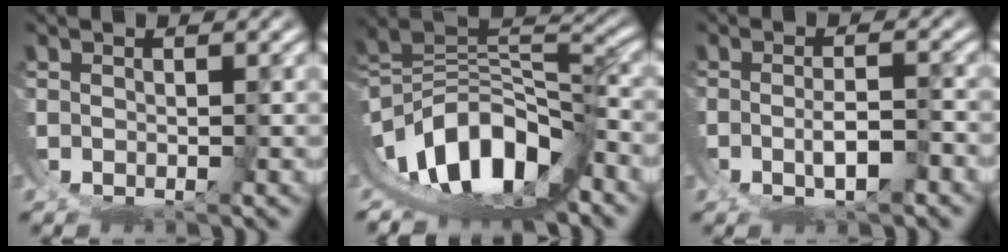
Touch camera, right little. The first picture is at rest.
{"total": 15.5, "force": [-2.8, 9.9, 11.6], "torque": [-0.195, -0.031, -0.033]}
{"total": 2.7, "force": [-1.1, -0.3, 2.4], "torque": [-0.024, -0.001, -0.016]}